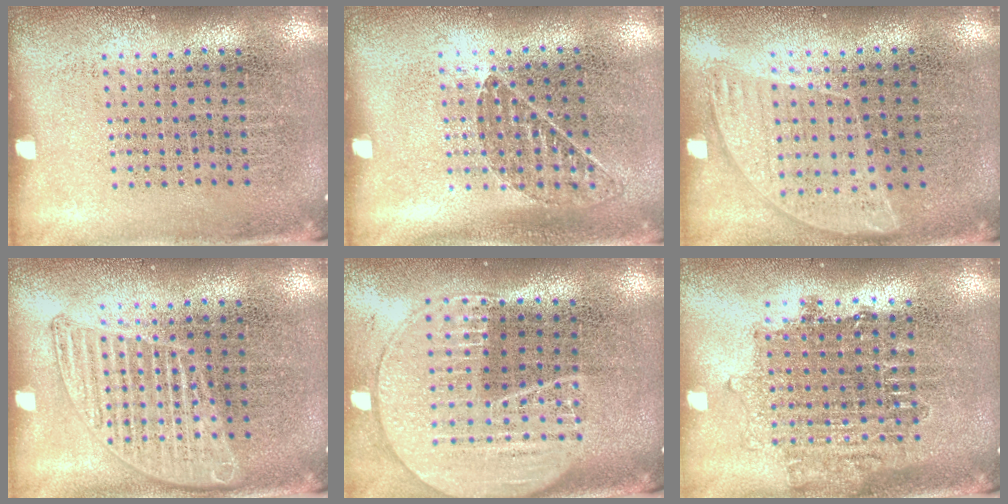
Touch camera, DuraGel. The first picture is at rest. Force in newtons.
{"total": 0.8, "press": 0.7, "slide": 0.3}
{"total": 0.9, "press": 0.8, "slide": 0.4}
{"total": 2.1, "press": 2.1, "slide": 0.3}
{"total": 2.0, "press": 1.7, "slide": 0.9}
{"total": 1.6, "press": 1.3, "slide": 0.9}